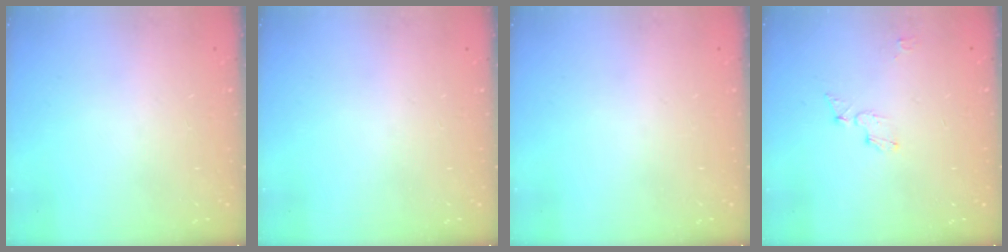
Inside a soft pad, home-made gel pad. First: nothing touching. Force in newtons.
{"total": 0.0}
{"total": 0.0}
{"total": 5.1, "press": 5.1, "slide": 0.2}